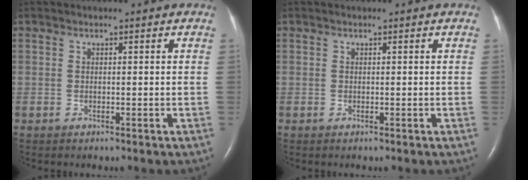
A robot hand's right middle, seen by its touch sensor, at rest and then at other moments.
{"total": 0.0}